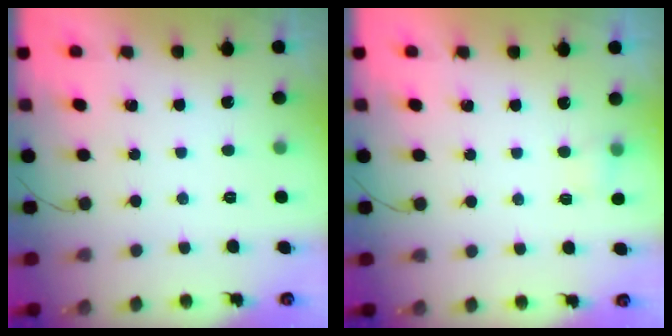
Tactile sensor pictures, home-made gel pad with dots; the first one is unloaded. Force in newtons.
{"total": 2.6, "press": 2.5, "slide": 0.7}